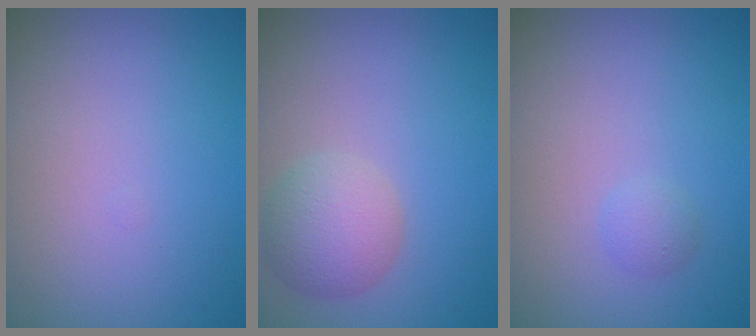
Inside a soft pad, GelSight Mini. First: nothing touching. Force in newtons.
{"total": 3.5, "press": 3.5, "slide": 0.1}
{"total": 0.9, "press": 0.9, "slide": 0.1}